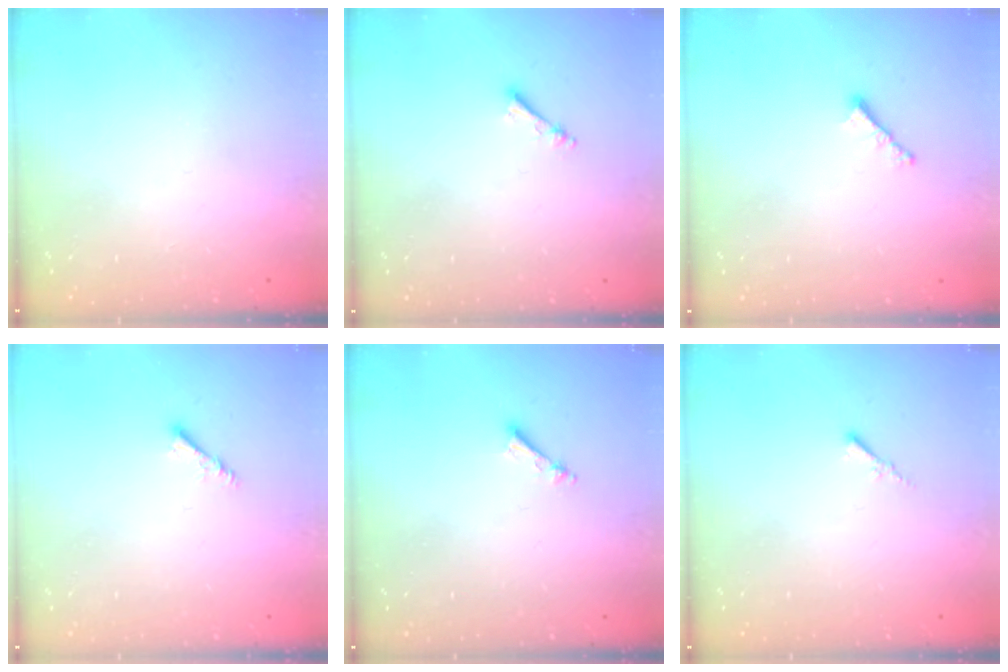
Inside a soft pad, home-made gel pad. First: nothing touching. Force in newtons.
{"total": 2.5, "press": 2.5, "slide": 0.3}
{"total": 2.2, "press": 2.2, "slide": 0.5}
{"total": 3.0, "press": 2.9, "slide": 0.6}
{"total": 3.2, "press": 3.2, "slide": 0.3}
{"total": 0.0}